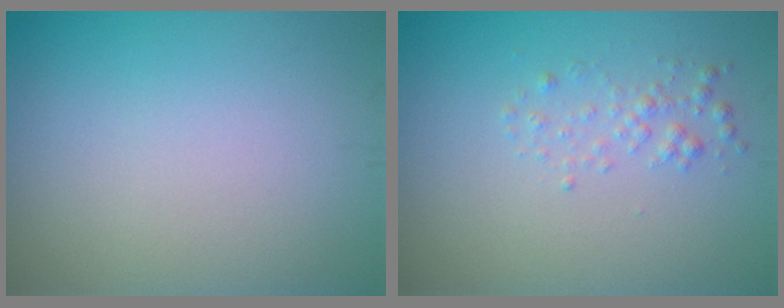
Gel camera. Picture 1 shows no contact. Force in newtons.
{"total": 1.3, "press": 1.3, "slide": 0.0}